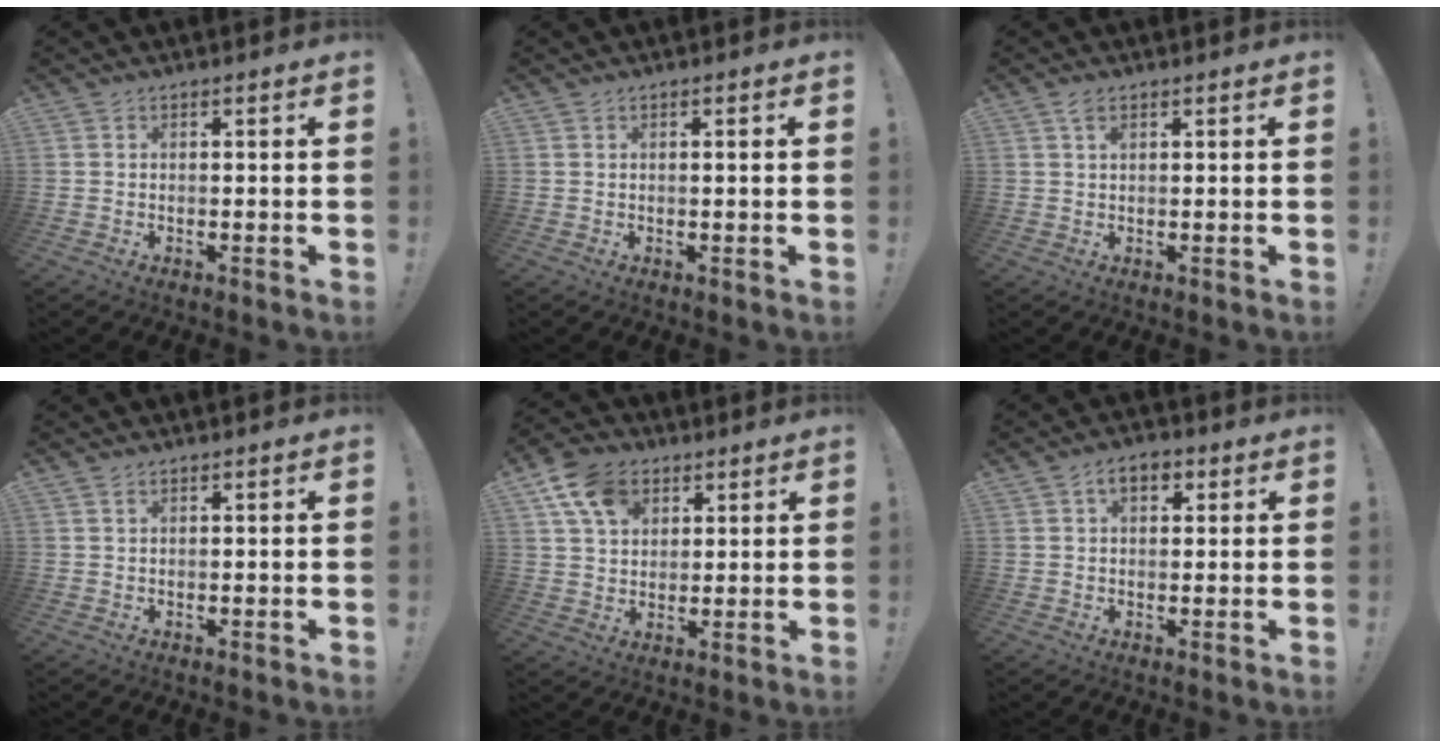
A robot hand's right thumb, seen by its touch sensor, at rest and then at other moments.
{"total": 1.3, "force": [0.1, -0.2, 1.3], "torque": [-0.016, -0.004, 0.000]}
{"total": 2.2, "force": [1.3, 1.0, 1.5], "torque": [-0.019, -0.003, 0.020]}
{"total": 0.8, "force": [0.6, 0.3, 0.3], "torque": [-0.001, -0.002, 0.011]}
{"total": 12.9, "force": [6.1, 9.3, 6.5], "torque": [-0.108, -0.015, 0.120]}
{"total": 5.4, "force": [1.8, 3.4, 3.8], "torque": [-0.051, 0.004, 0.029]}